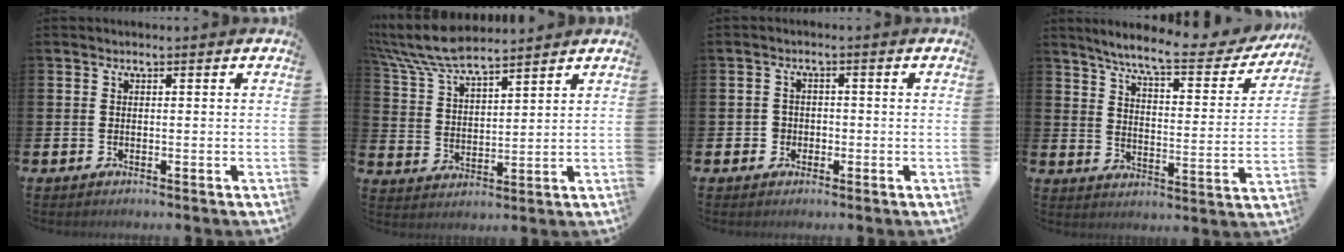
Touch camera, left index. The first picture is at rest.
{"total": 7.7, "force": [7.1, 1.3, 2.8], "torque": [-0.085, -0.029, 0.129]}
{"total": 1.9, "force": [-0.7, 1.8, 0.1], "torque": [-0.008, 0.005, -0.019]}
{"total": 7.9, "force": [6.8, 0.9, 3.9], "torque": [-0.100, -0.046, 0.109]}